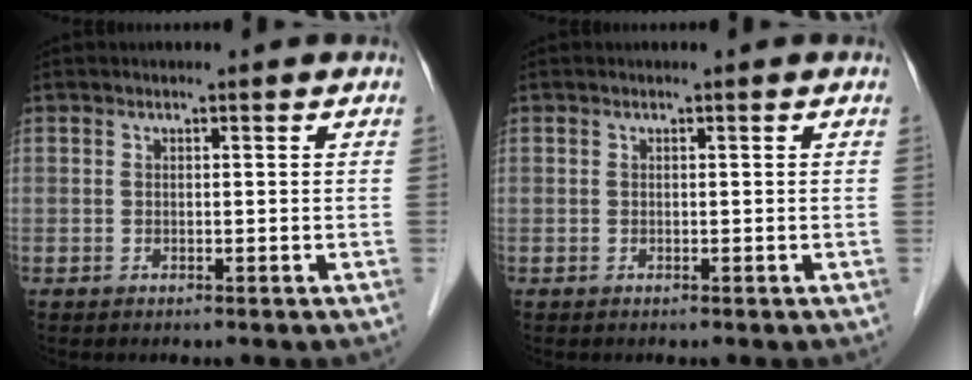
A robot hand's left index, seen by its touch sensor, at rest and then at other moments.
{"total": 0.0}